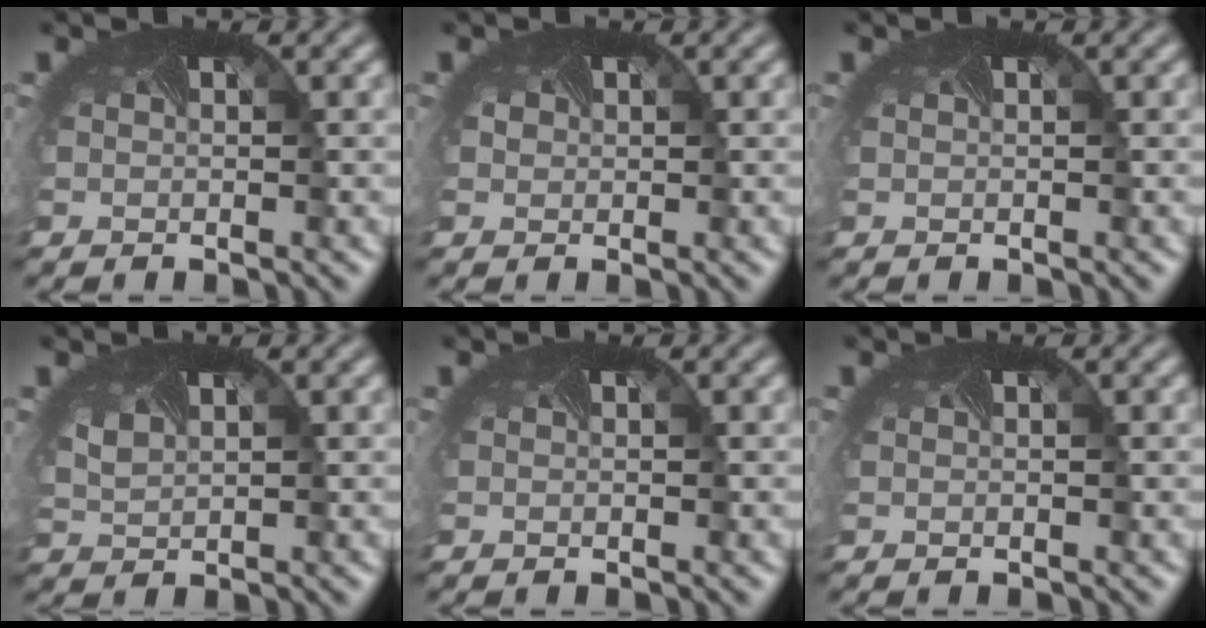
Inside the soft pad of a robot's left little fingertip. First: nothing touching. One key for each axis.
{"total": 1.0, "fx": 0.2, "fy": 1.0, "fz": 0.2, "tx": -0.006, "ty": 0.000, "tz": 0.003}
{"total": 0.0}
{"total": 1.0, "fx": 0.6, "fy": 0.7, "fz": 0.4, "tx": -0.023, "ty": -0.005, "tz": 0.021}
{"total": 0.0}
{"total": 0.0}